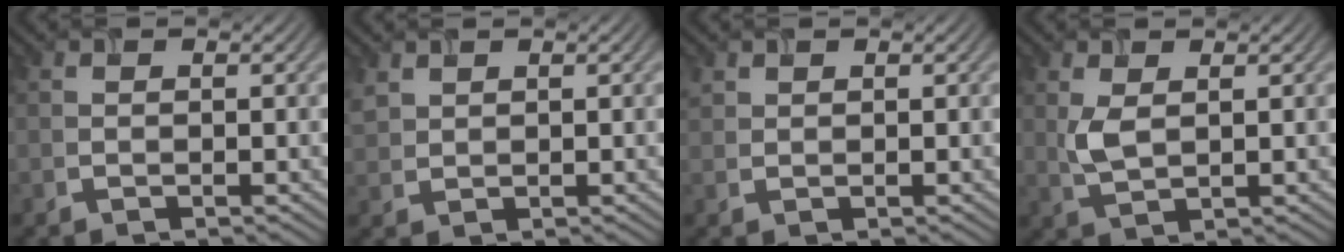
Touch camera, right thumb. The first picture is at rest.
{"total": 2.1, "force": [1.5, 1.3, 0.8], "torque": [-0.026, 0.003, 0.036]}
{"total": 1.3, "force": [1.0, 0.8, 0.3], "torque": [-0.010, 0.005, 0.023]}
{"total": 3.2, "force": [0.9, 1.6, 2.6], "torque": [-0.068, -0.002, 0.022]}